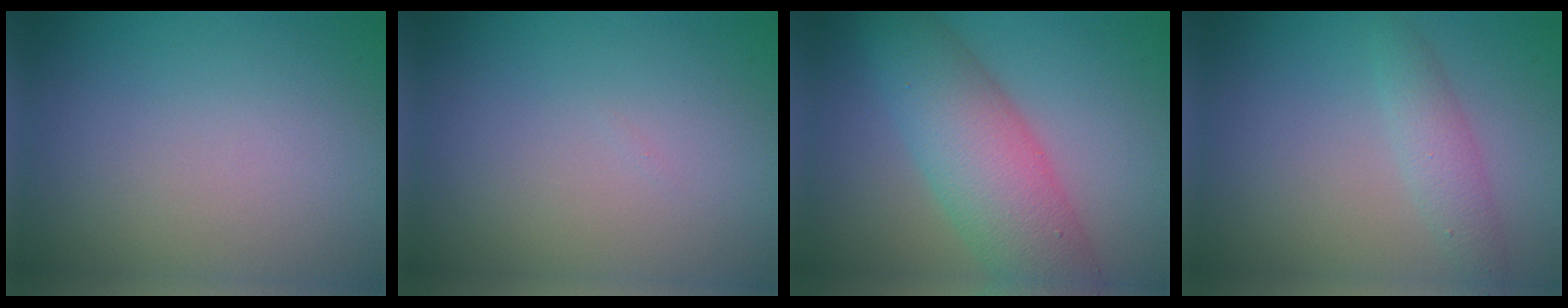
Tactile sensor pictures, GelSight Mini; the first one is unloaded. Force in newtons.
{"total": 0.0}
{"total": 8.3, "press": 8.2, "slide": 0.2}
{"total": 2.3, "press": 2.3, "slide": 0.1}